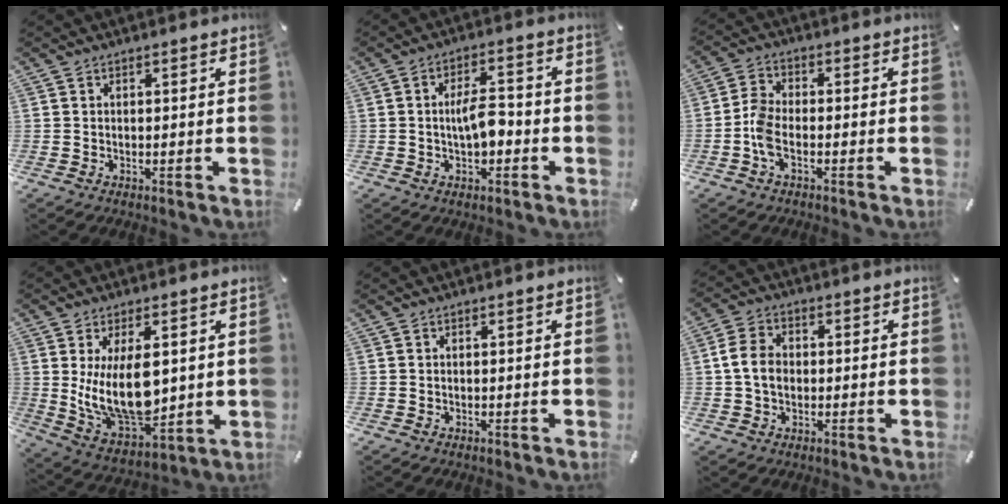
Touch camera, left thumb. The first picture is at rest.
{"total": 7.7, "force": [-1.1, 4.0, 6.4], "torque": [-0.109, 0.012, -0.021]}
{"total": 5.9, "force": [-2.0, 3.3, 4.4], "torque": [-0.095, 0.007, -0.039]}
{"total": 16.1, "force": [2.8, 8.8, 13.2], "torque": [-0.241, -0.029, 0.050]}
{"total": 0.0}
{"total": 7.0, "force": [-0.2, 5.7, 4.1], "torque": [-0.082, 0.013, -0.004]}